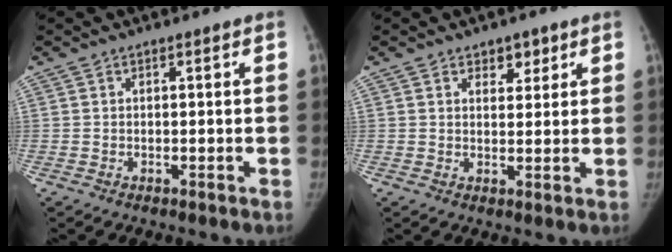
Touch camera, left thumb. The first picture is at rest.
{"total": 3.7, "force": [2.3, 2.4, 1.8], "torque": [0.002, -0.013, 0.035]}